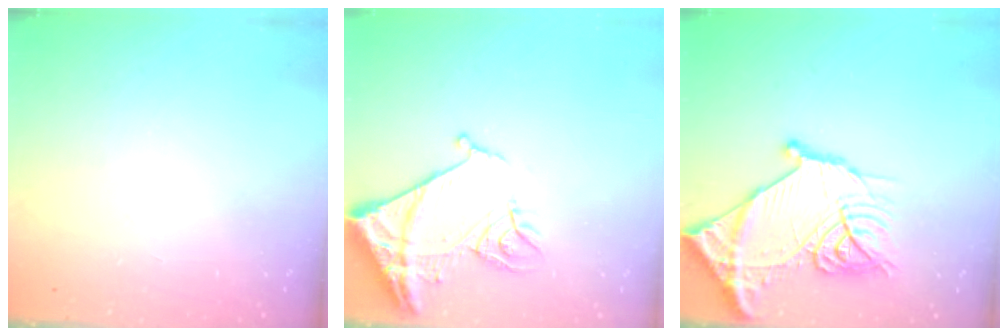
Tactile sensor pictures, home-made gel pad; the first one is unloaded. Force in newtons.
{"total": 13.7, "press": 13.6, "slide": 1.4}
{"total": 21.2, "press": 21.1, "slide": 1.9}